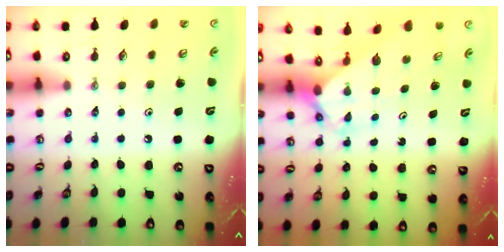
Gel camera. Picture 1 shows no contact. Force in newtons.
{"total": 2.4, "press": 2.4, "slide": 0.2}